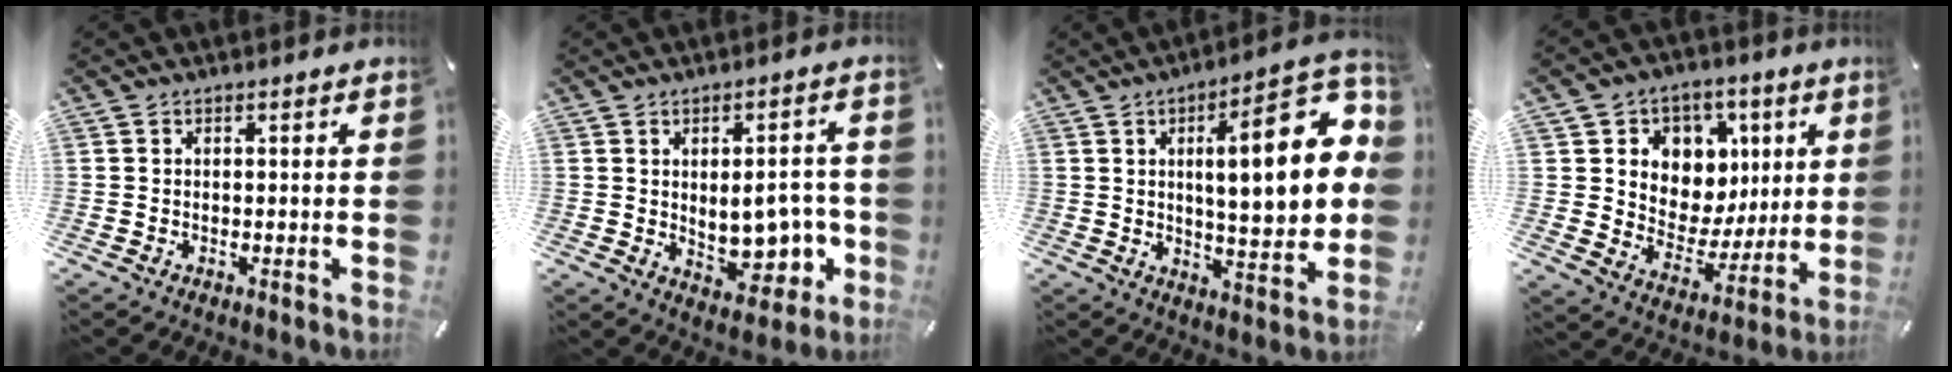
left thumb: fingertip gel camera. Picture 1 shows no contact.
{"total": 11.2, "force": [-0.4, 7.0, 8.7], "torque": [-0.092, -0.006, 0.002]}
{"total": 22.2, "force": [5.2, 7.3, 20.3], "torque": [-0.277, -0.027, 0.067]}
{"total": 10.2, "force": [2.4, 9.8, 1.5], "torque": [-0.023, -0.031, 0.053]}